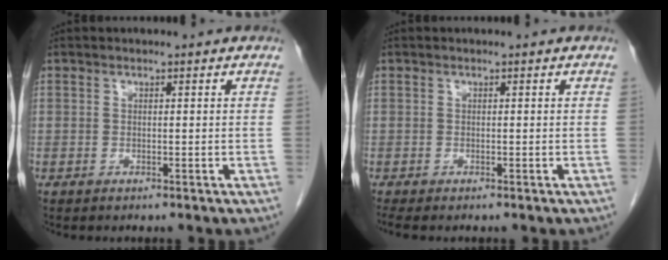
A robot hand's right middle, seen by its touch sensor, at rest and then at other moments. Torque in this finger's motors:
{"motor_torque": [0.30, -0.31, -0.01, 0.02]}